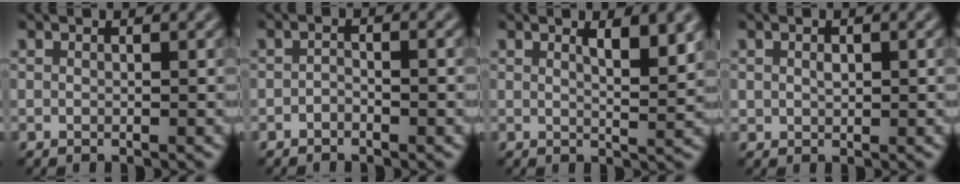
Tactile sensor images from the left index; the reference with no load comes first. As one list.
[{"total": 1.1, "force": [-0.7, 0.4, 0.7], "torque": [-0.015, 0.004, -0.011]}, {"total": 3.5, "force": [1.6, 1.0, 2.9], "torque": [-0.039, -0.002, 0.029]}, {"total": 0.9, "force": [0.3, 0.8, 0.5], "torque": [-0.014, 0.000, 0.008]}]